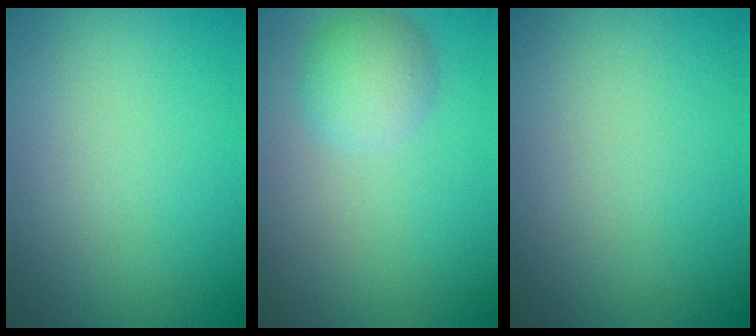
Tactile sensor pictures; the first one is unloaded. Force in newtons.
{"total": 3.1, "press": 3.1, "slide": 0.1}
{"total": 0.0}